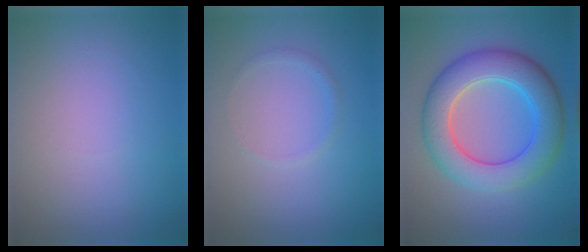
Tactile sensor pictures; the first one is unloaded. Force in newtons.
{"total": 0.7, "press": 0.7, "slide": 0.0}
{"total": 7.9, "press": 7.8, "slide": 0.2}